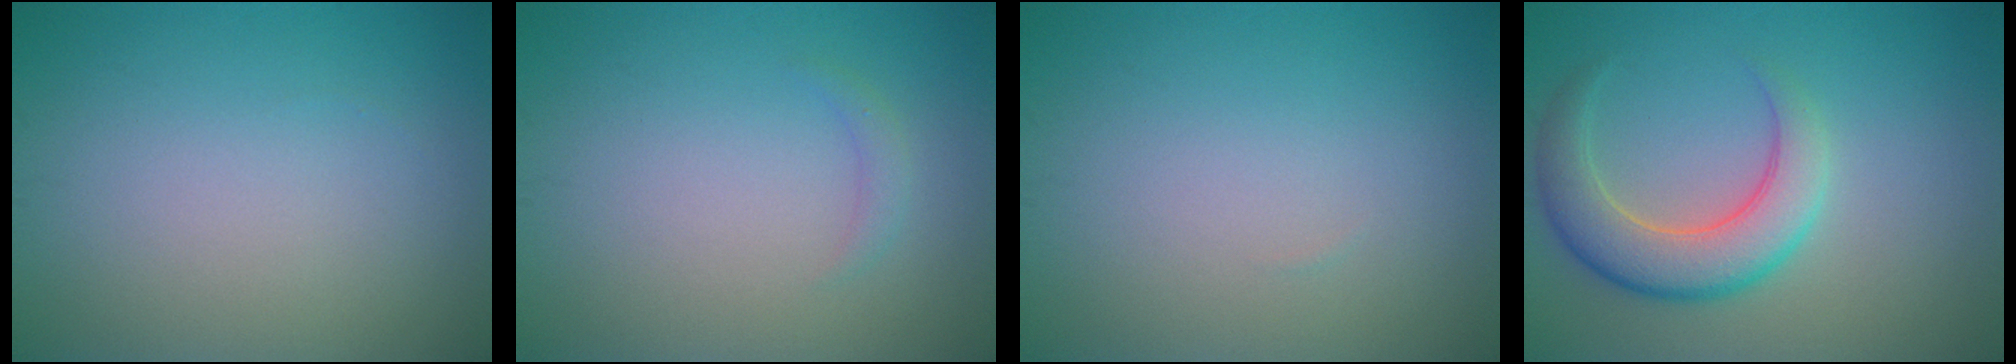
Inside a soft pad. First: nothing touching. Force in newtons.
{"total": 0.9, "press": 0.9, "slide": 0.0}
{"total": 0.0}
{"total": 5.5, "press": 5.5, "slide": 0.4}